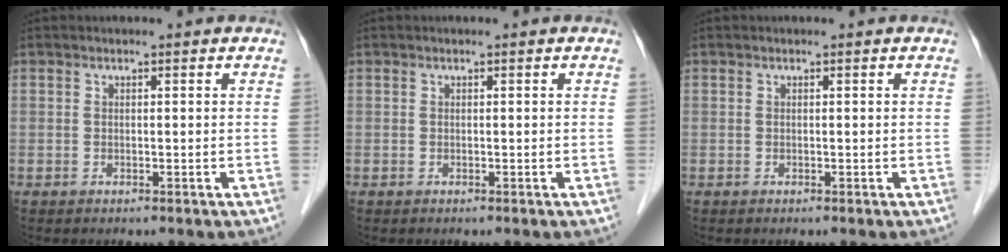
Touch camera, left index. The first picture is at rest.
{"total": 0.0}
{"total": 0.0}